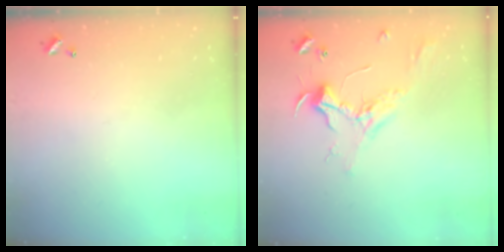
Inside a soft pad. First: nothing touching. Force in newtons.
{"total": 2.4, "press": 2.3, "slide": 0.9}